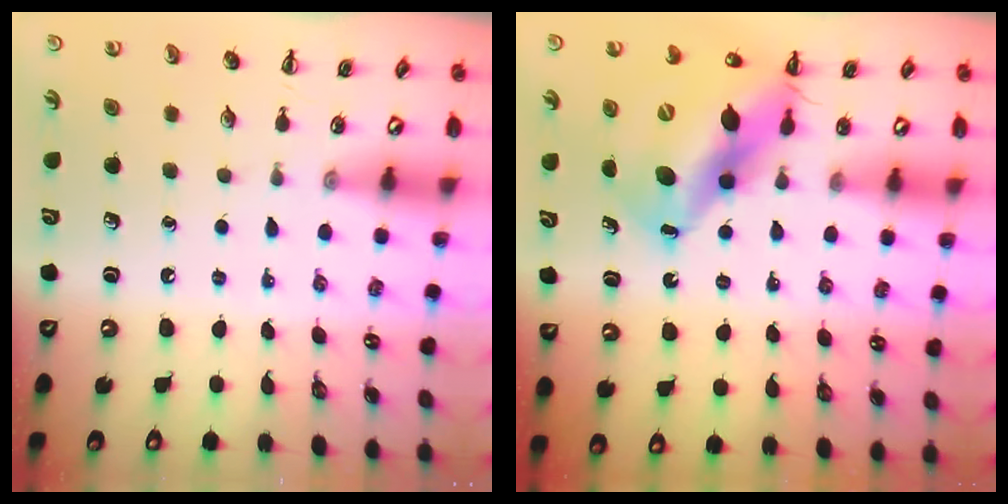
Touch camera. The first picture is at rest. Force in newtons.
{"total": 16.1, "press": 15.5, "slide": 4.3}